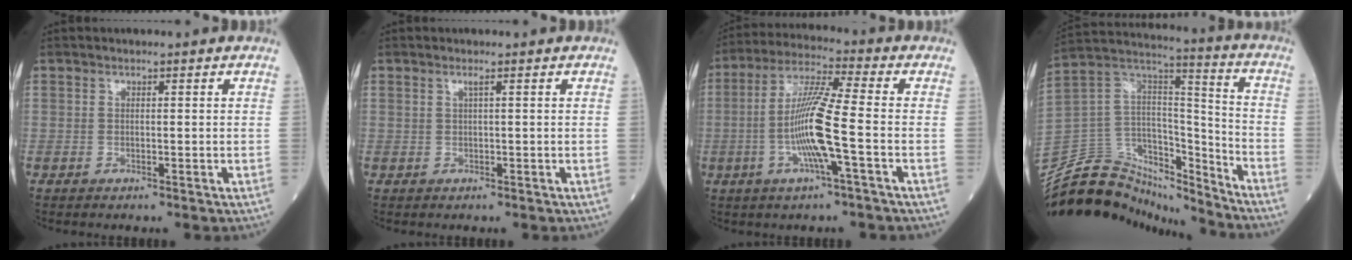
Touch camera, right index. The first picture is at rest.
{"total": 0.7, "force": [0.4, -0.2, 0.6], "torque": [-0.017, 0.002, 0.009]}
{"total": 11.0, "force": [-2.4, -0.2, 10.7], "torque": [-0.211, -0.001, -0.054]}
{"total": 21.9, "force": [-20.6, 6.0, 4.4], "torque": [-0.104, 0.073, -0.339]}